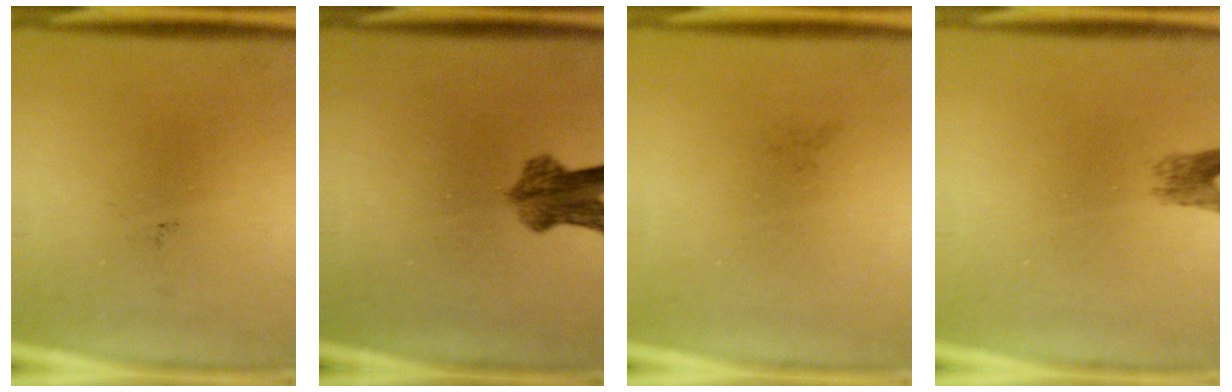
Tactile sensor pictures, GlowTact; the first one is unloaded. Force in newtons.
{"total": 5.7}
{"total": 0.0}
{"total": 2.2}